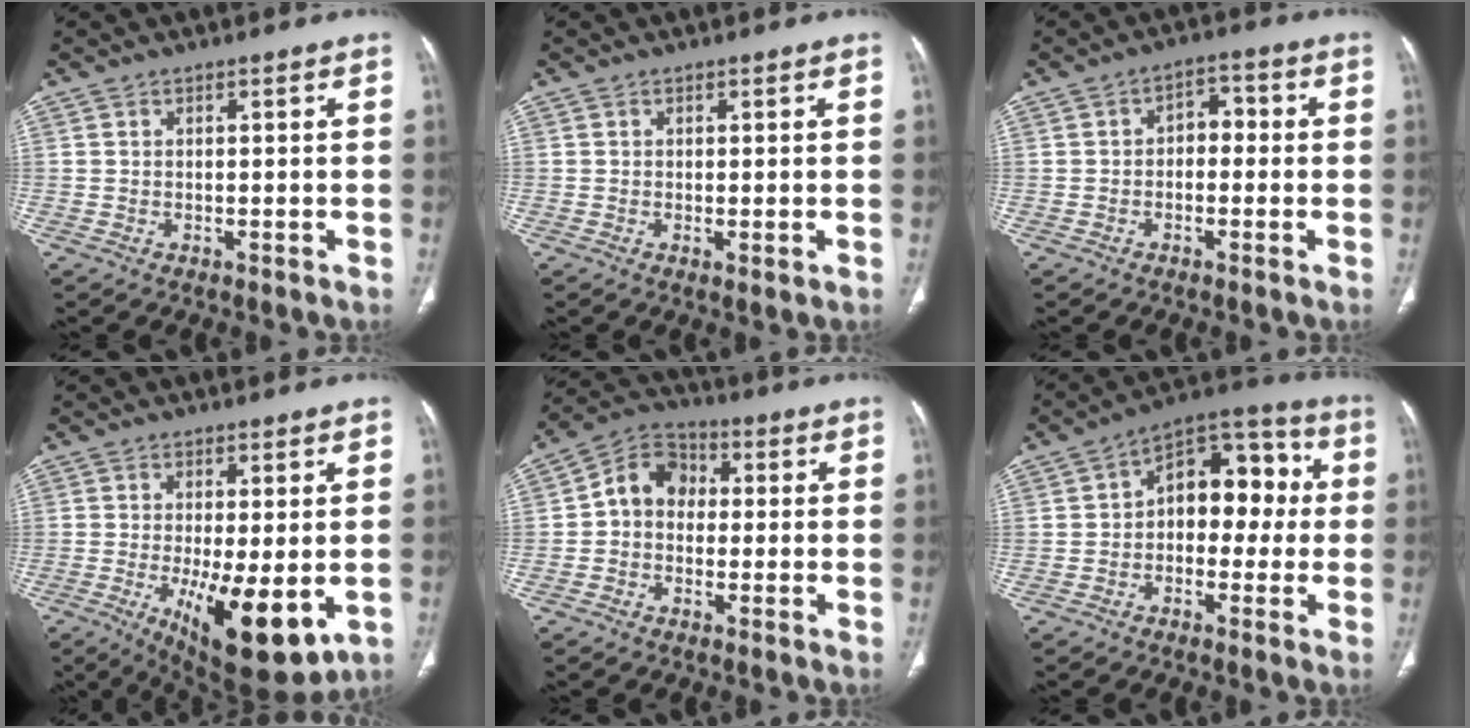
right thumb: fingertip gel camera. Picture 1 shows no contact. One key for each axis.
{"total": 1.0, "fx": -0.1, "fy": 0.3, "fz": 0.9, "tx": -0.021, "ty": -0.006, "tz": -0.001}
{"total": 4.4, "fx": -0.4, "fy": 3.0, "fz": 3.1, "tx": -0.021, "ty": 0.024, "tz": -0.018}
{"total": 13.9, "fx": -3.4, "fy": 4.8, "fz": 12.6, "tx": -0.194, "ty": -0.028, "tz": -0.037}
{"total": 8.3, "fx": -0.1, "fy": 6.8, "fz": 4.8, "tx": -0.059, "ty": 0.030, "tz": -0.018}
{"total": 13.4, "fx": 0.6, "fy": 8.6, "fz": 10.3, "tx": -0.089, "ty": 0.048, "tz": -0.008}